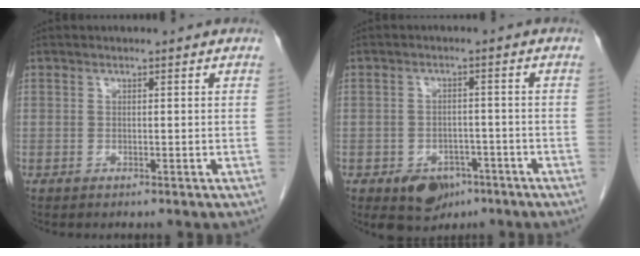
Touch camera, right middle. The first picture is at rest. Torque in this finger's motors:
{"motor_torque": [0.53, -0.15, 0.03, 0.04]}